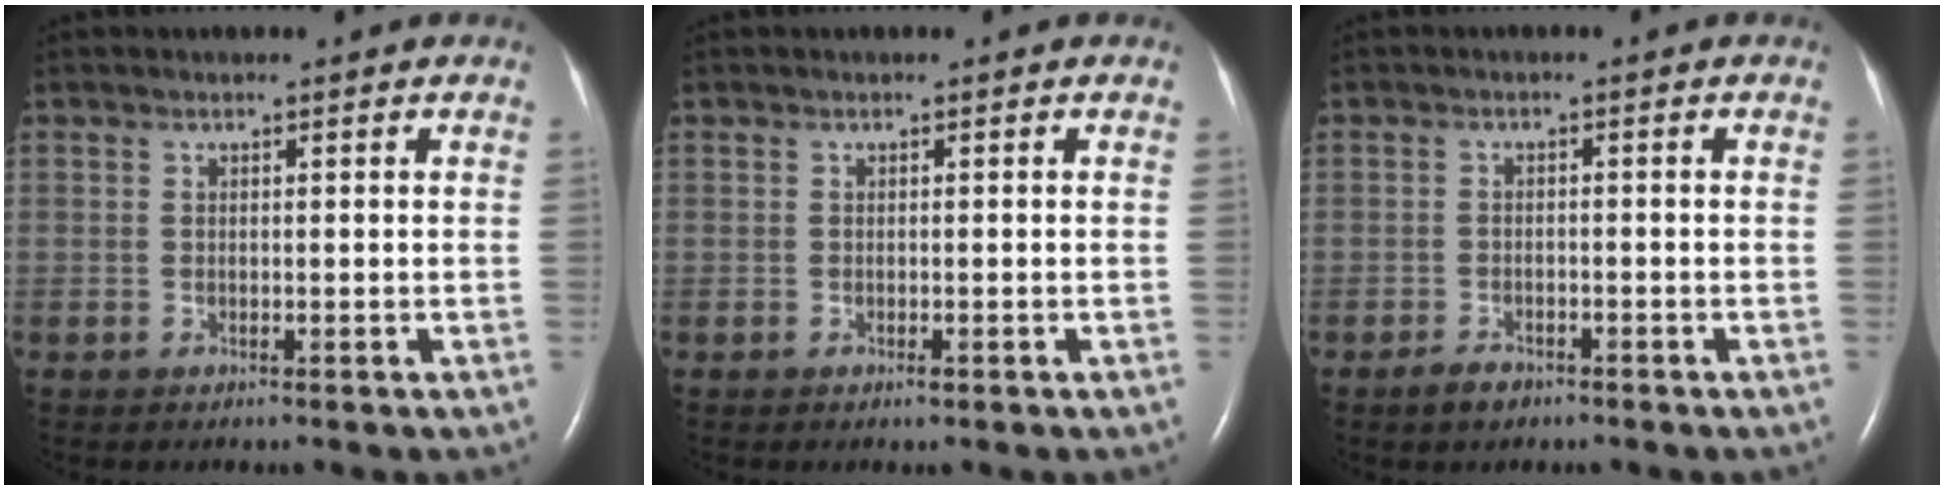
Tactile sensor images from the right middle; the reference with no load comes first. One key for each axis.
{"total": 0.5, "fx": -0.3, "fy": 0.1, "fz": 0.4, "tx": -0.008, "ty": -0.001, "tz": -0.003}
{"total": 2.4, "fx": -1.8, "fy": 1.2, "fz": 1.0, "tx": -0.027, "ty": 0.000, "tz": -0.026}